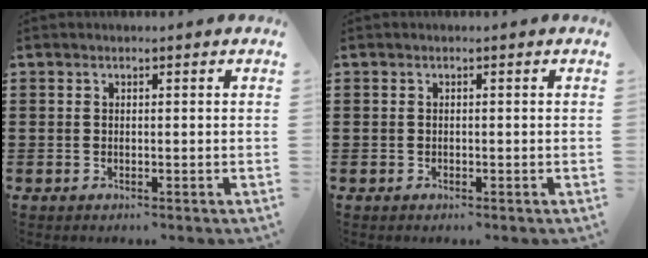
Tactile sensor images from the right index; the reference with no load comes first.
{"total": 0.0}